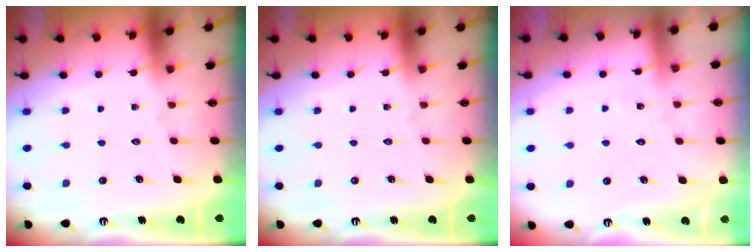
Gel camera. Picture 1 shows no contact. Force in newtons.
{"total": 0.0}
{"total": 5.7, "press": 5.7, "slide": 0.5}